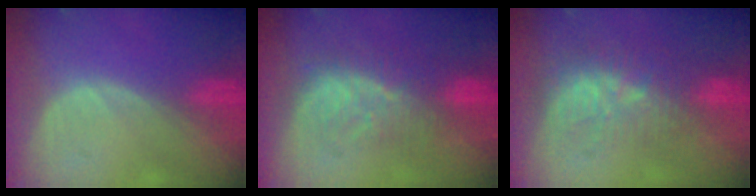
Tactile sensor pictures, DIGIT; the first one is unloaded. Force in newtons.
{"total": 8.0, "press": 7.8, "slide": 1.5}
{"total": 9.3, "press": 8.5, "slide": 3.6}